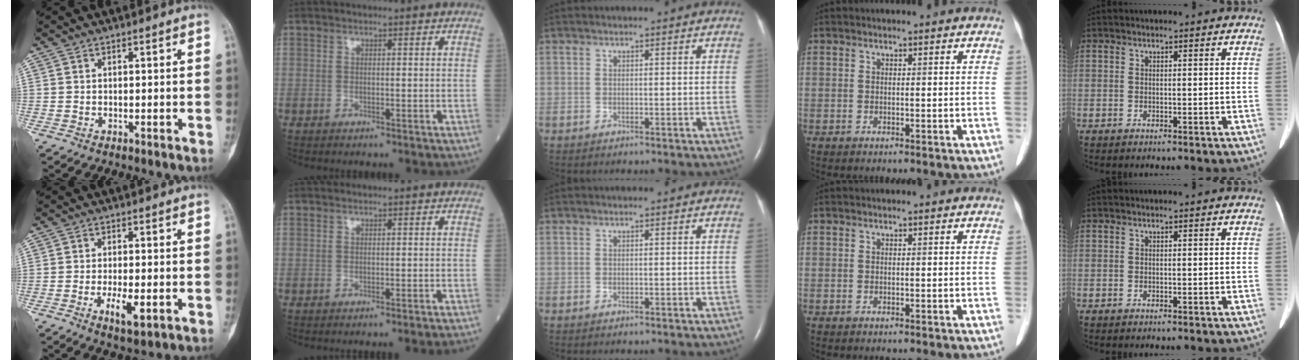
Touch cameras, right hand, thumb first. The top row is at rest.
{"thumb": {"total": 5.3, "force": [-1.9, 1.8, 4.6], "torque": [-0.081, -0.004, -0.027]}, "index": {"total": 4.9, "force": [-4.5, -1.2, 1.4], "torque": [-0.008, -0.012, -0.052]}}